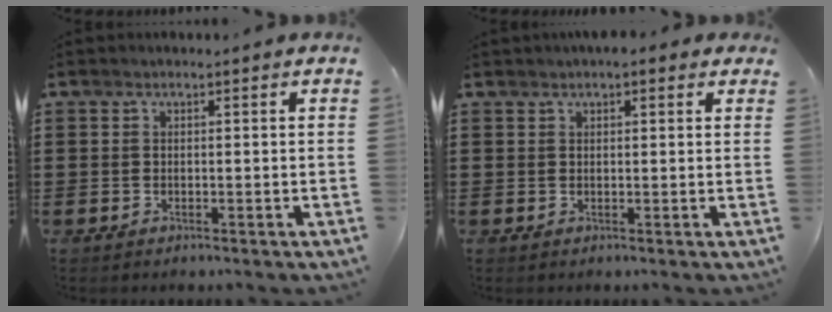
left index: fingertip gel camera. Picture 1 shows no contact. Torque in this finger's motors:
{"motor_torque": [2.14, 0.00, 0.31, -0.05]}